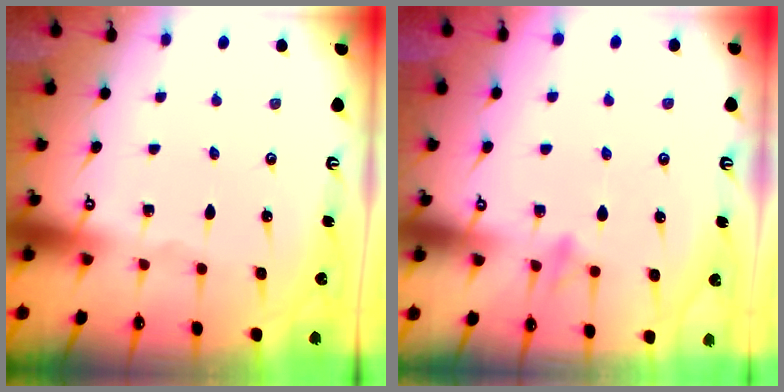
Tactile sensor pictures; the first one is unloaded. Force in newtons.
{"total": 8.3, "press": 8.2, "slide": 1.3}